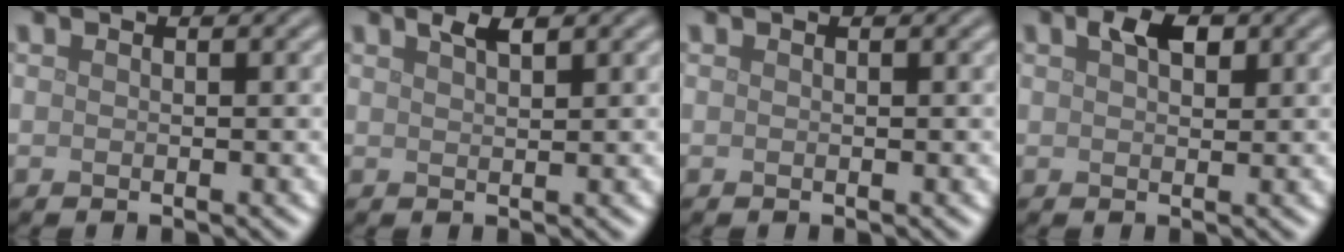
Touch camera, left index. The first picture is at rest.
{"total": 1.4, "force": [1.0, 0.3, 0.9], "torque": [-0.016, 0.001, 0.018]}
{"total": 0.0}
{"total": 2.4, "force": [1.2, 1.3, 1.7], "torque": [-0.029, 0.004, 0.022]}